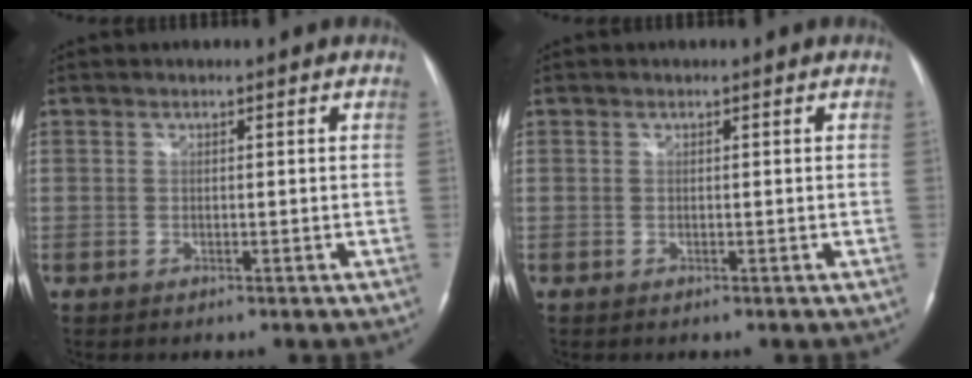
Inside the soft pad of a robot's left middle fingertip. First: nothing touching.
{"total": 0.0}